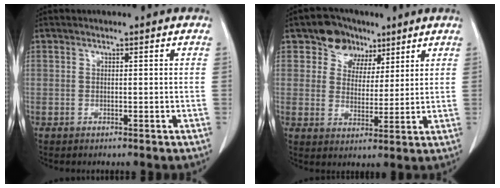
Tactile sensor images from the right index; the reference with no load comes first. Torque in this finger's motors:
{"motor_torque": [-0.10, 0.33, -0.01, 0.03]}